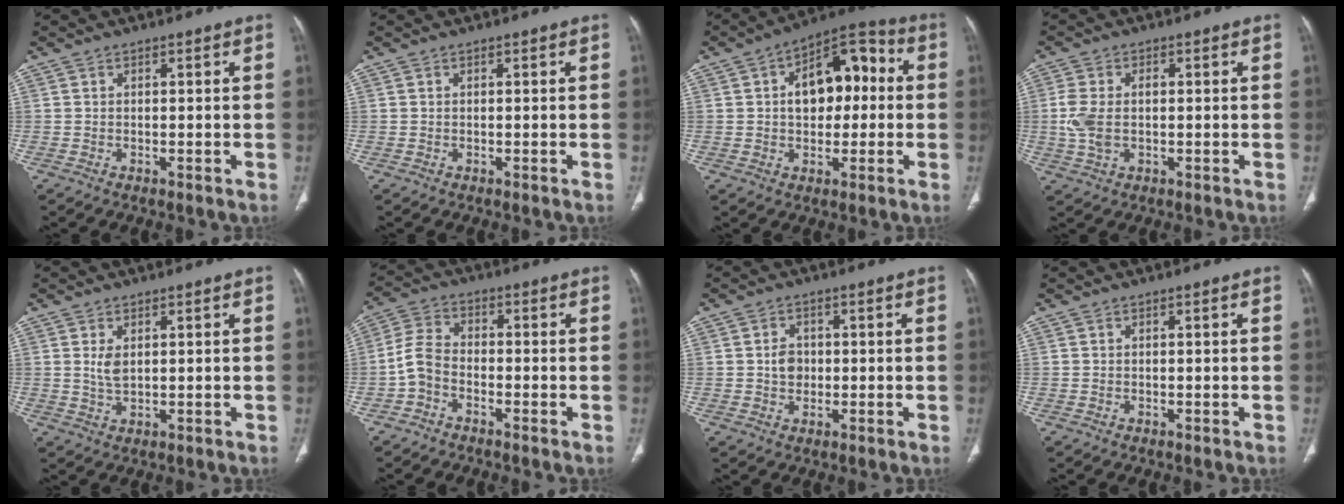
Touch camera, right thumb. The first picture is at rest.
{"total": 0.0}
{"total": 15.0, "force": [1.5, 9.2, 11.8], "torque": [-0.133, 0.042, 0.015]}
{"total": 6.3, "force": [-0.3, 3.6, 5.1], "torque": [-0.131, 0.012, -0.005]}
{"total": 2.9, "force": [0.8, 1.5, 2.4], "torque": [-0.047, -0.007, 0.022]}
{"total": 5.4, "force": [-2.3, 3.5, 3.4], "torque": [-0.069, 0.022, -0.057]}
{"total": 3.4, "force": [0.0, 2.8, 1.9], "torque": [-0.019, 0.005, -0.001]}
{"total": 0.0}